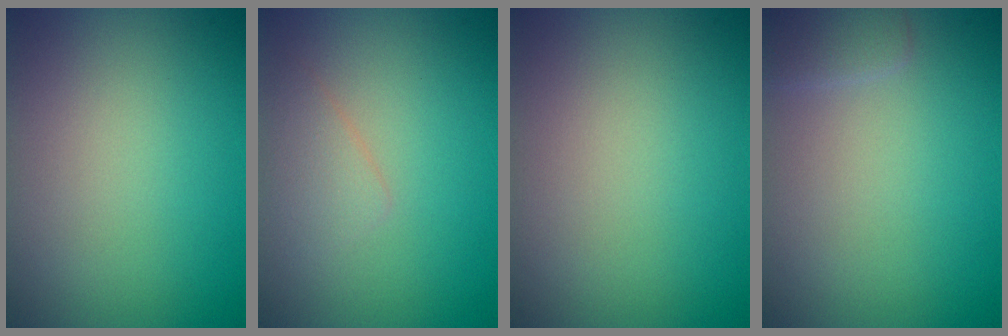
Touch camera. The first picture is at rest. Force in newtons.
{"total": 1.7, "press": 1.7, "slide": 0.1}
{"total": 0.0}
{"total": 1.4, "press": 1.4, "slide": 0.1}